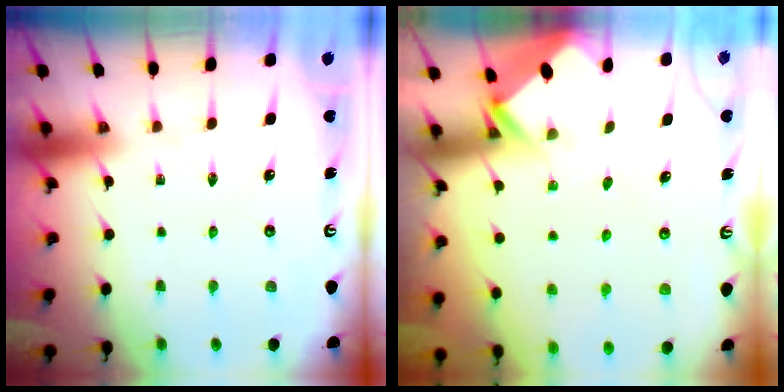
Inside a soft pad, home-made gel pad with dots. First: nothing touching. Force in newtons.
{"total": 2.5, "press": 2.5, "slide": 0.2}